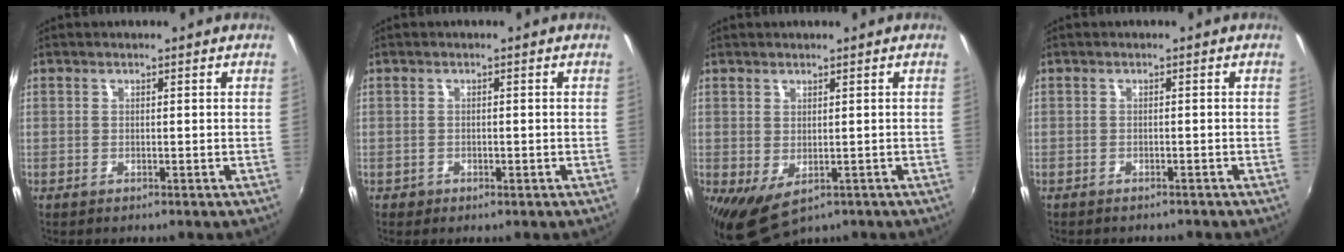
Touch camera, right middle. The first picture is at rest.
{"total": 0.9, "force": [-0.4, 0.7, 0.3], "torque": [-0.008, -0.005, -0.007]}
{"total": 4.5, "force": [-0.8, 2.6, 3.6], "torque": [-0.063, -0.017, -0.004]}
{"total": 1.5, "force": [-1.5, 0.3, 0.4], "torque": [-0.013, -0.008, -0.022]}